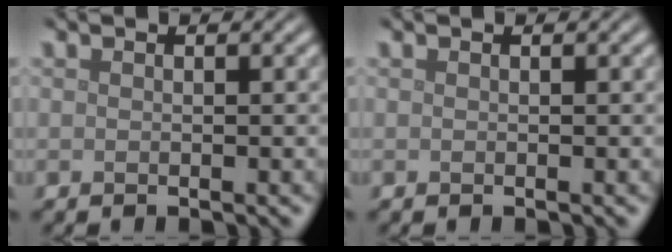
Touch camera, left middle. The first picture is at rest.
{"total": 0.0}